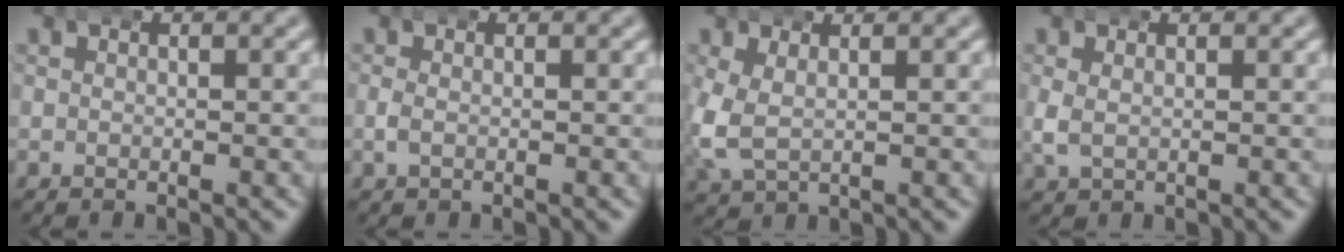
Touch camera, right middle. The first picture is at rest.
{"total": 0.7, "force": [-0.3, 0.5, 0.4], "torque": [-0.016, 0.000, -0.006]}
{"total": 4.1, "force": [0.1, 3.5, 2.2], "torque": [-0.083, -0.015, 0.010]}
{"total": 1.9, "force": [0.4, 1.3, 1.3], "torque": [-0.041, -0.004, 0.013]}